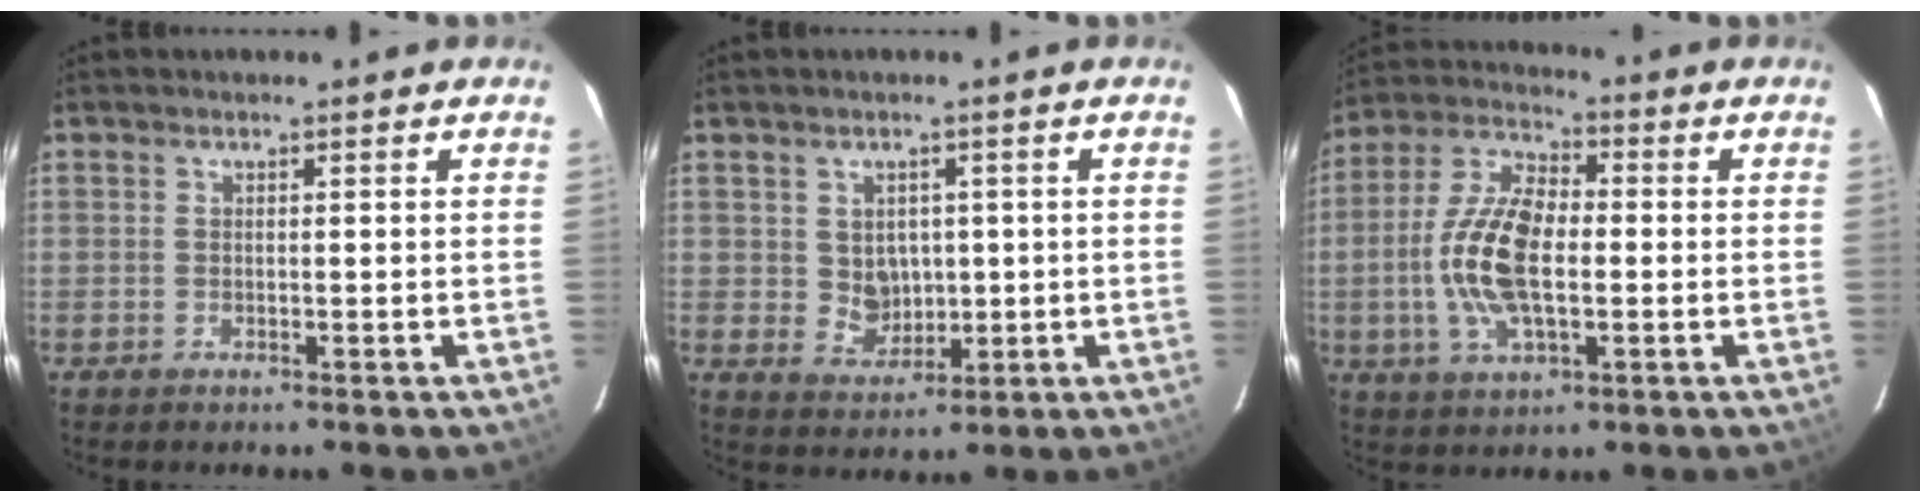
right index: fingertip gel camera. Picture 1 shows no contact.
{"total": 5.2, "force": [0.5, 4.7, 2.1], "torque": [-0.038, 0.006, 0.020]}
{"total": 14.2, "force": [-1.6, 6.5, 12.5], "torque": [-0.261, 0.008, -0.033]}